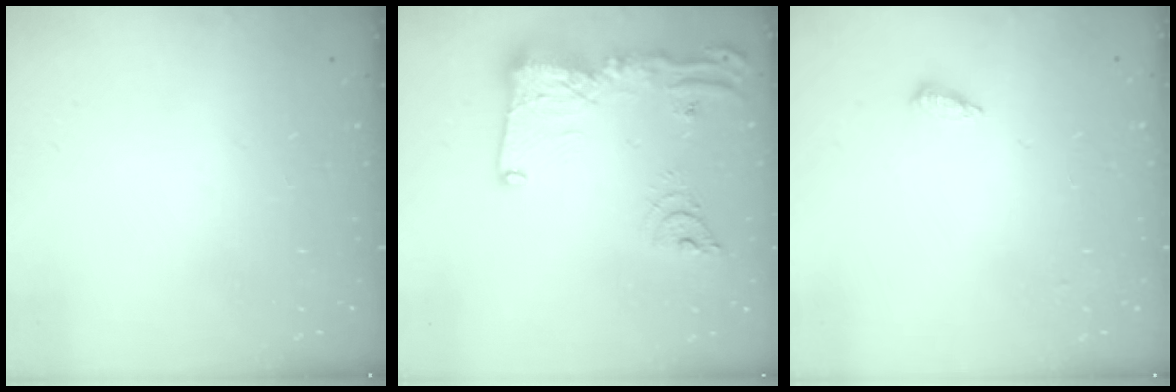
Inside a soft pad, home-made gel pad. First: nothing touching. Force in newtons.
{"total": 18.5, "press": 18.4, "slide": 1.7}
{"total": 3.9, "press": 3.8, "slide": 0.6}